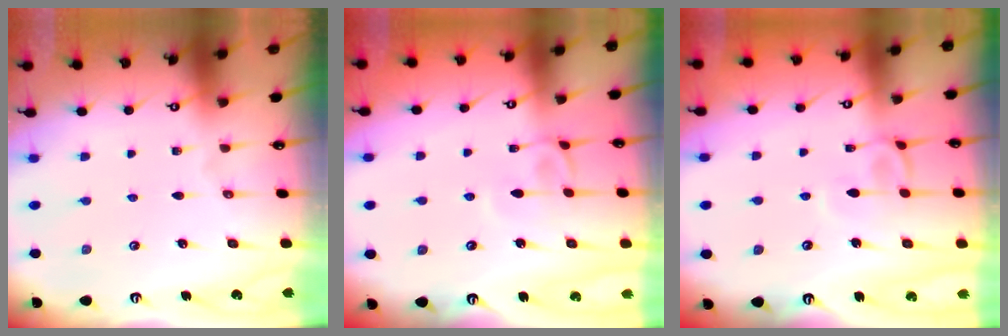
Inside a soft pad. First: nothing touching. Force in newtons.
{"total": 3.5, "press": 3.5, "slide": 0.1}
{"total": 1.9, "press": 1.9, "slide": 0.5}